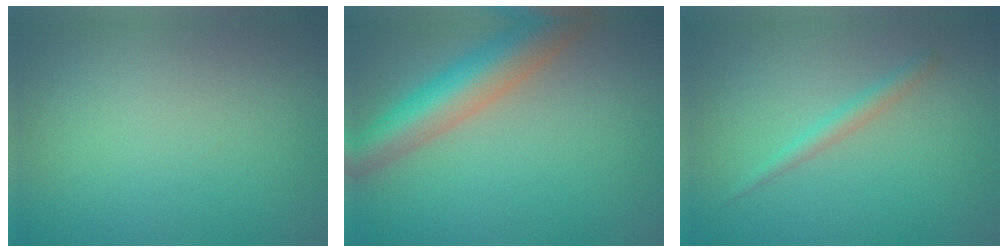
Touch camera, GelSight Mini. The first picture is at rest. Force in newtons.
{"total": 7.4, "press": 7.4, "slide": 0.5}
{"total": 1.4, "press": 1.4, "slide": 0.1}